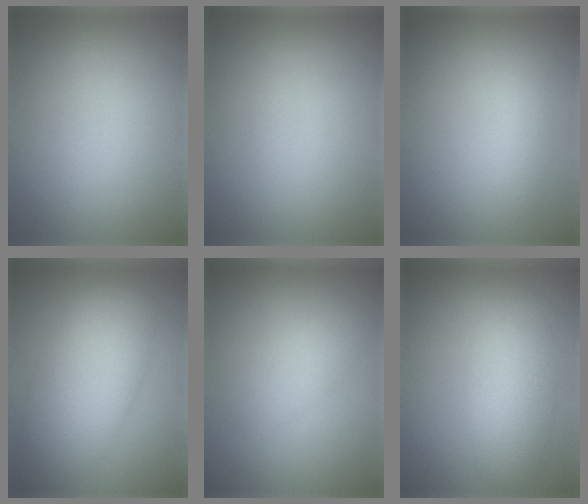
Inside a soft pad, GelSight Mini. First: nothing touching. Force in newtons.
{"total": 0.0}
{"total": 1.5, "press": 1.5, "slide": 0.1}
{"total": 5.5, "press": 5.5, "slide": 0.3}
{"total": 2.1, "press": 2.1, "slide": 0.0}
{"total": 4.5, "press": 4.5, "slide": 0.3}